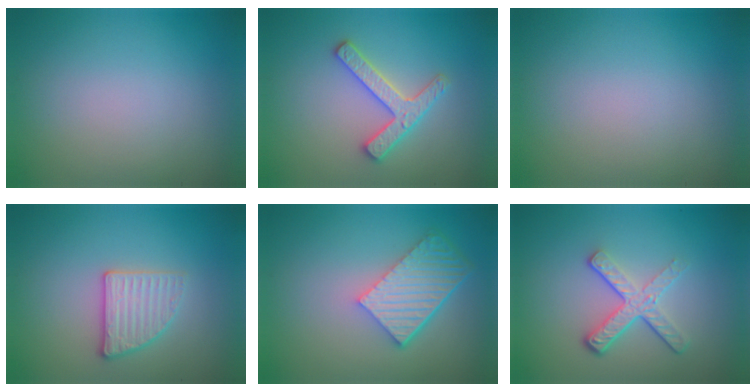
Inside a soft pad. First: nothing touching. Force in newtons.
{"total": 2.8, "press": 2.8, "slide": 0.6}
{"total": 0.0}
{"total": 2.7, "press": 2.6, "slide": 0.8}
{"total": 5.8, "press": 4.2, "slide": 4.0}
{"total": 4.1, "press": 2.7, "slide": 3.0}